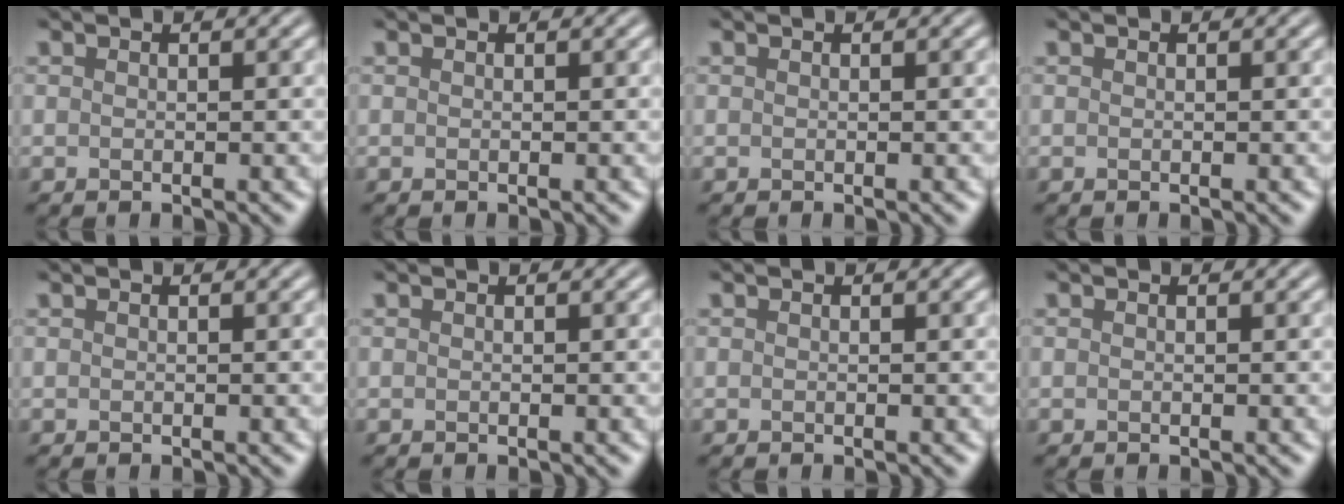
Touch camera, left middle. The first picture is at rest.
{"total": 0.0}
{"total": 0.0}
{"total": 0.0}
{"total": 0.0}
{"total": 0.0}
{"total": 0.0}
{"total": 0.0}